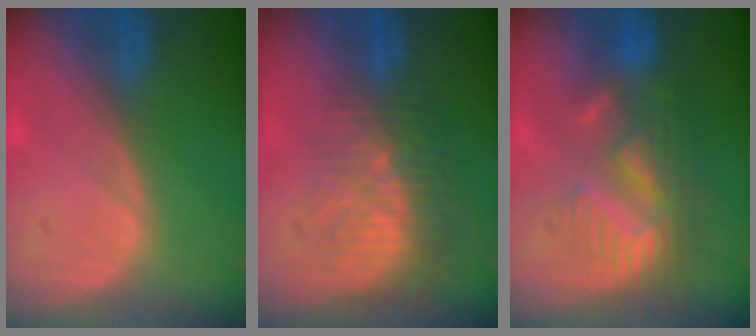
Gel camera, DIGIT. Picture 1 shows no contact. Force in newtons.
{"total": 8.9, "press": 7.5, "slide": 4.9}
{"total": 8.7, "press": 8.0, "slide": 3.3}